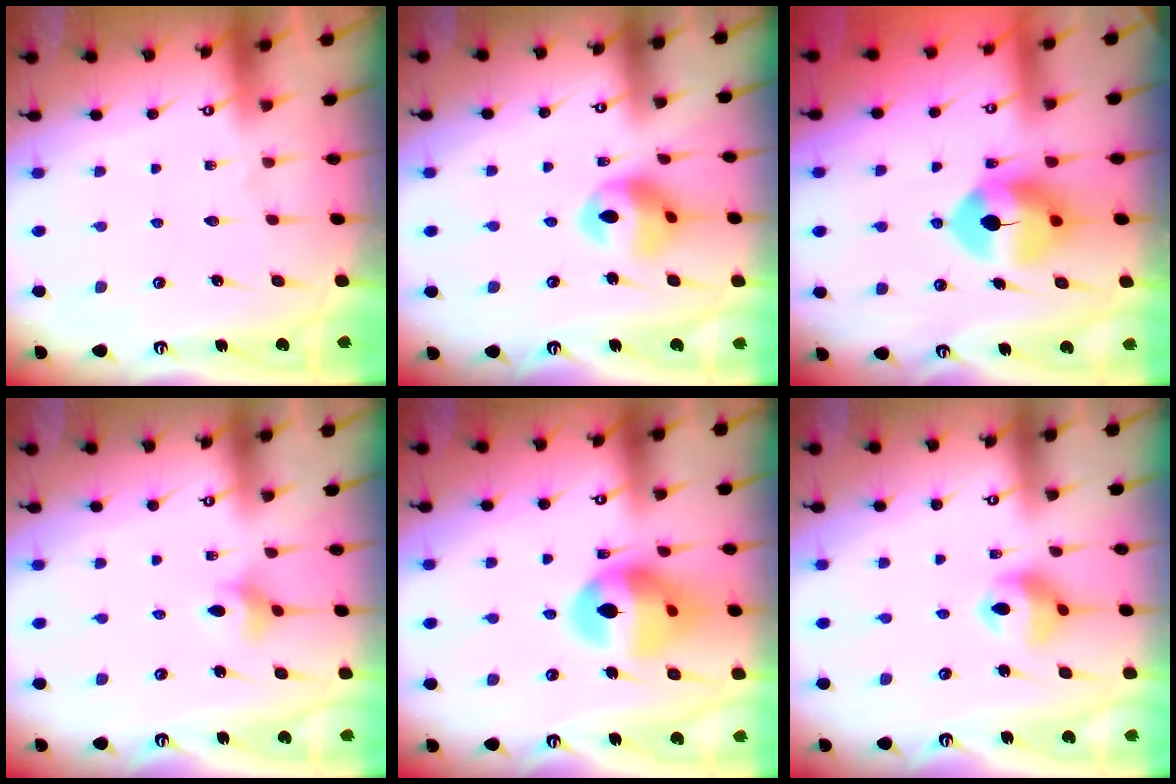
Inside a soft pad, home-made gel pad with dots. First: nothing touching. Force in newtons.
{"total": 12.5, "press": 12.4, "slide": 1.5}
{"total": 10.9, "press": 10.8, "slide": 1.4}
{"total": 4.7, "press": 4.6, "slide": 0.6}
{"total": 14.4, "press": 13.5, "slide": 5.0}
{"total": 10.7, "press": 10.5, "slide": 2.1}